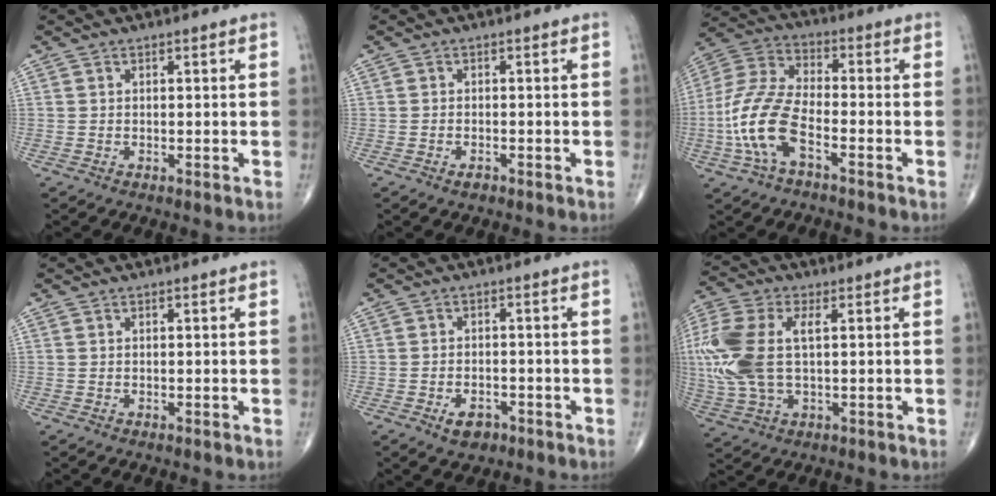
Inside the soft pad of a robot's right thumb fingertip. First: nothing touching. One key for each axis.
{"total": 1.2, "fx": -0.8, "fy": 0.6, "fz": 0.7, "tx": -0.013, "ty": 0.003, "tz": -0.015}
{"total": 13.5, "fx": -4.8, "fy": 6.0, "fz": 11.1, "tx": -0.247, "ty": 0.034, "tz": -0.097}
{"total": 0.0}
{"total": 4.0, "fx": -2.2, "fy": 2.4, "fz": 2.3, "tx": -0.031, "ty": 0.009, "tz": -0.033}
{"total": 16.0, "fx": 1.8, "fy": 8.3, "fz": 13.5, "tx": -0.345, "ty": 0.012, "tz": 0.037}